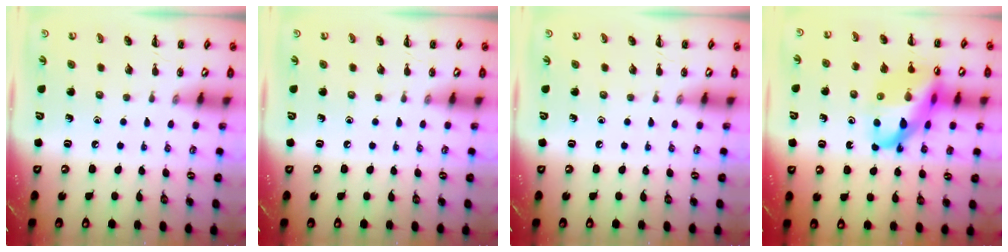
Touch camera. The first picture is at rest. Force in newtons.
{"total": 0.0}
{"total": 0.0}
{"total": 20.5, "press": 20.0, "slide": 4.3}